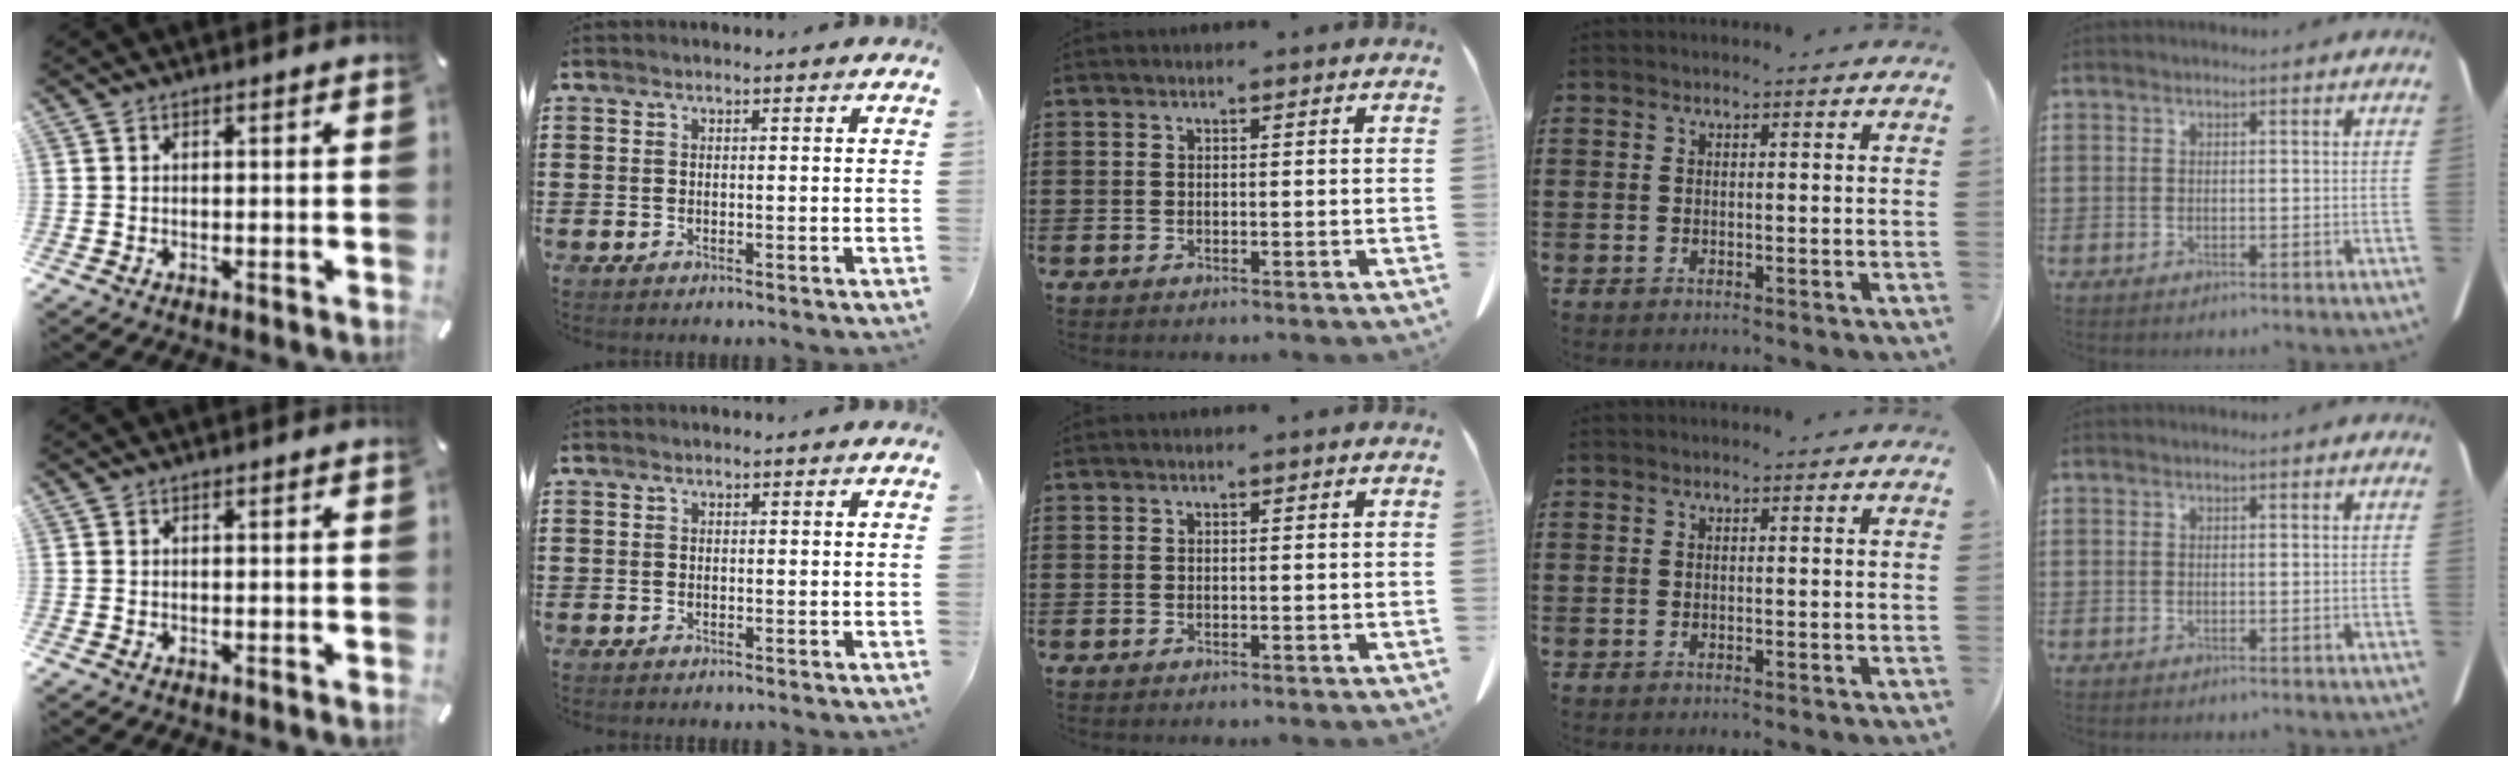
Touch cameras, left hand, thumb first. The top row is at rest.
{}